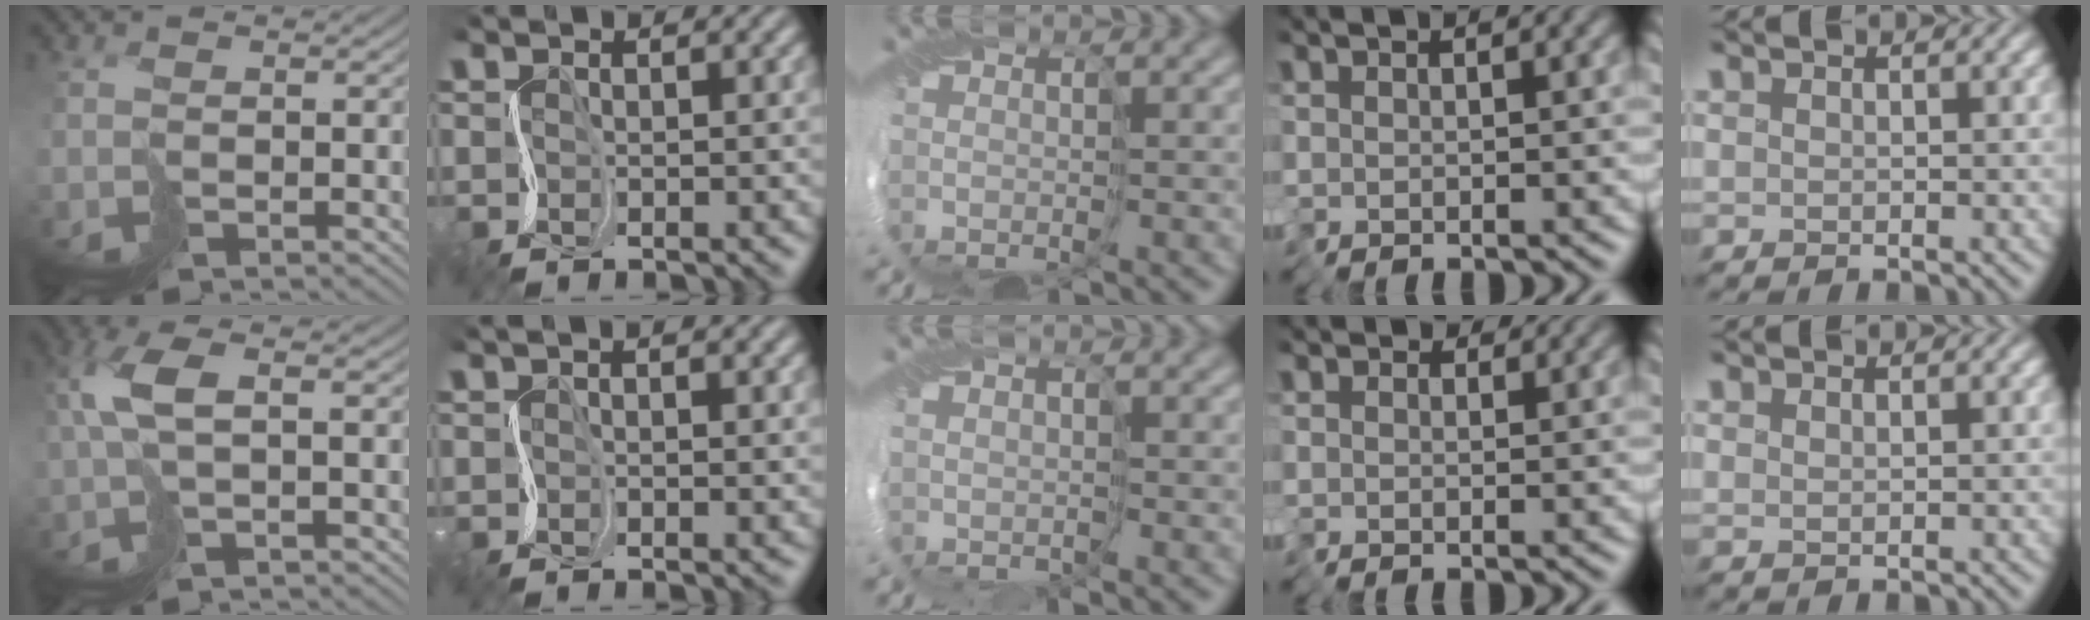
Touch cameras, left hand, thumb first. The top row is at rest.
{"thumb": {"total": 6.4, "force": [1.1, 2.4, 5.9], "torque": [-0.128, 0.013, 0.019]}, "index": {"total": 0.7, "force": [0.6, -0.4, 0.2], "torque": [-0.012, -0.006, 0.015]}, "middle": {"total": 1.3, "force": [0.1, 0.9, 0.9], "torque": [-0.019, -0.002, 0.004]}, "ring": {"total": 0.8, "force": [0.2, 0.8, 0.1], "torque": [0.001, 0.002, 0.002]}, "little": {"total": 0.8, "force": [0.5, 0.3, 0.5], "torque": [0.003, -0.001, 0.002]}}